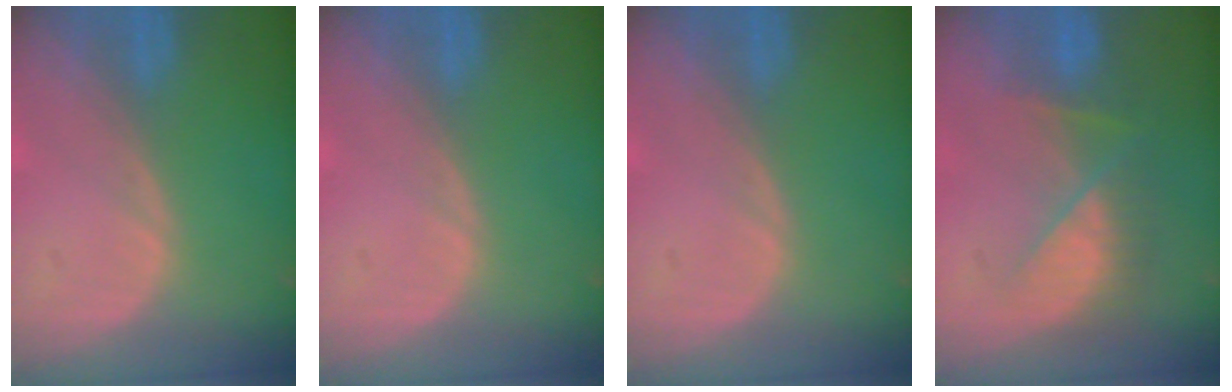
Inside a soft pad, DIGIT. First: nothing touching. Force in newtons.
{"total": 0.0}
{"total": 0.0}
{"total": 7.7, "press": 7.0, "slide": 3.3}